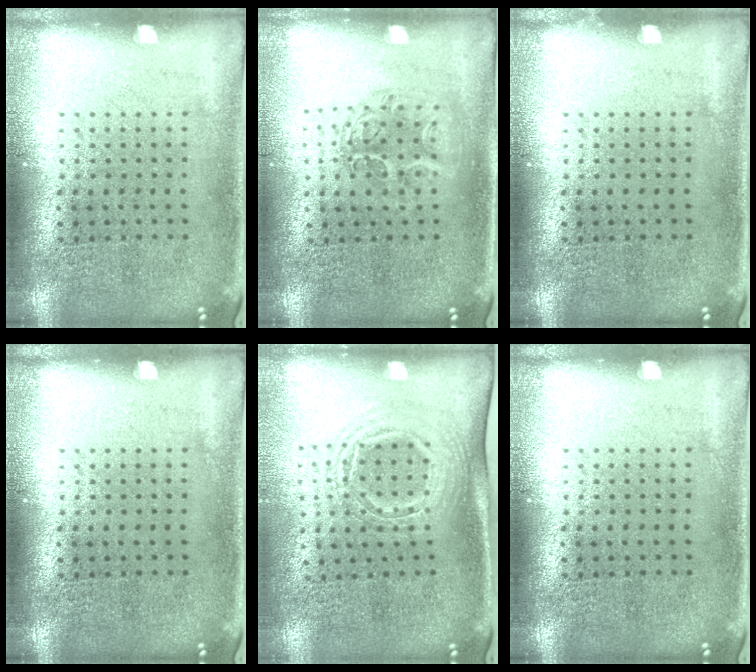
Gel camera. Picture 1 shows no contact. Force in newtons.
{"total": 1.2, "press": 1.1, "slide": 0.4}
{"total": 0.0}
{"total": 0.0}
{"total": 1.6, "press": 1.2, "slide": 1.1}
{"total": 0.0}